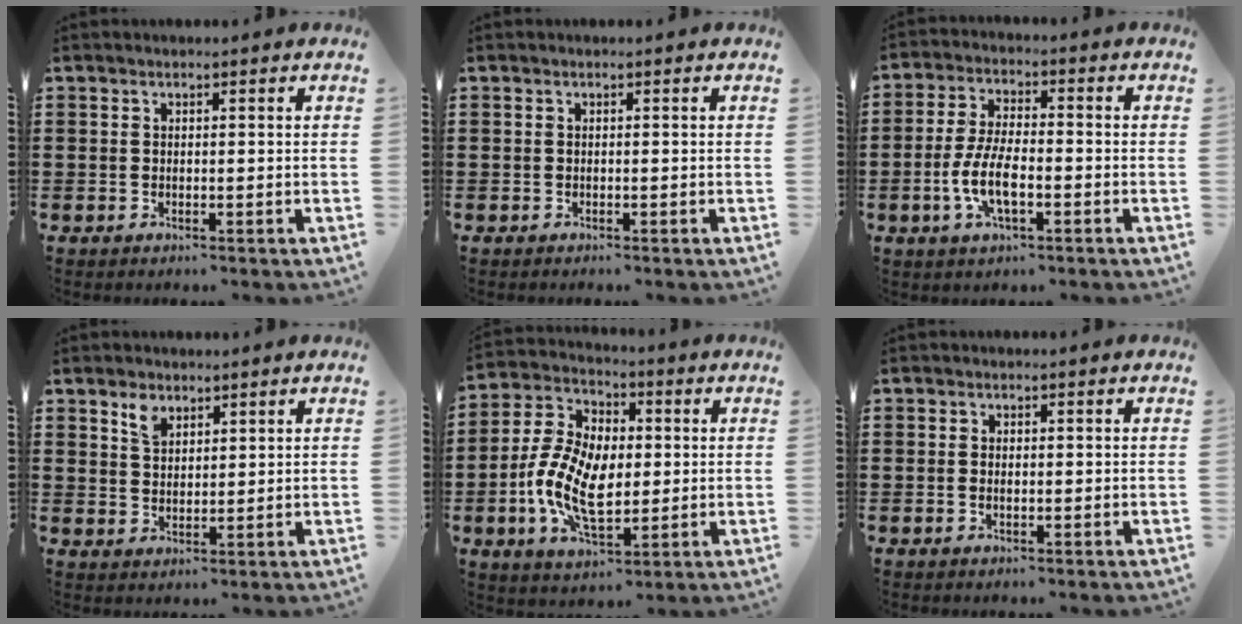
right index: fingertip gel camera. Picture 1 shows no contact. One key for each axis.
{"total": 0.0}
{"total": 7.3, "fx": -2.4, "fy": 2.6, "fz": 6.4, "tx": -0.148, "ty": -0.010, "tz": -0.050}
{"total": 3.4, "fx": 2.4, "fy": 1.9, "fz": 1.4, "tx": -0.027, "ty": 0.002, "tz": 0.044}
{"total": 11.7, "fx": -1.6, "fy": 7.0, "fz": 9.2, "tx": -0.213, "ty": 0.004, "tz": -0.031}
{"total": 0.8, "fx": -0.1, "fy": 0.4, "fz": 0.7, "tx": -0.014, "ty": 0.001, "tz": -0.003}